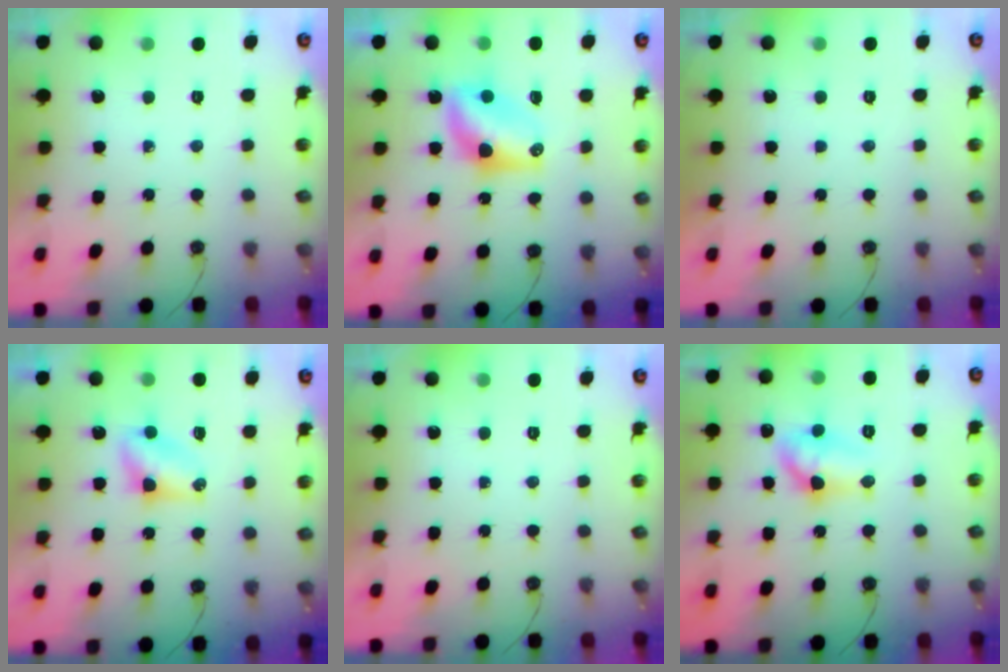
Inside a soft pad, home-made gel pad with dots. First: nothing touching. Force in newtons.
{"total": 8.0, "press": 8.0, "slide": 0.4}
{"total": 0.0}
{"total": 5.3, "press": 5.3, "slide": 0.4}
{"total": 0.0}
{"total": 9.7, "press": 9.7, "slide": 0.8}